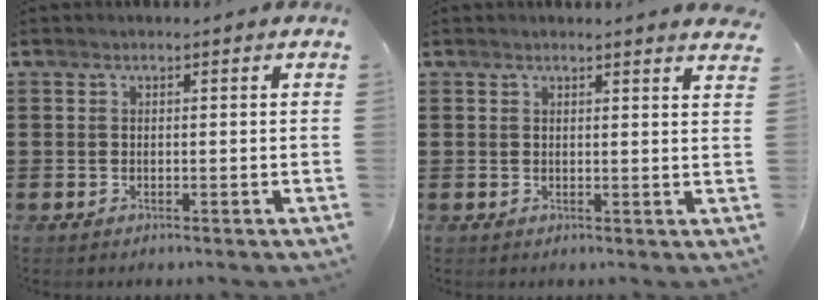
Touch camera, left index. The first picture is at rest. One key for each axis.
{"total": 1.6, "fx": 1.5, "fy": -0.2, "fz": 0.6, "tx": -0.014, "ty": -0.001, "tz": 0.028}